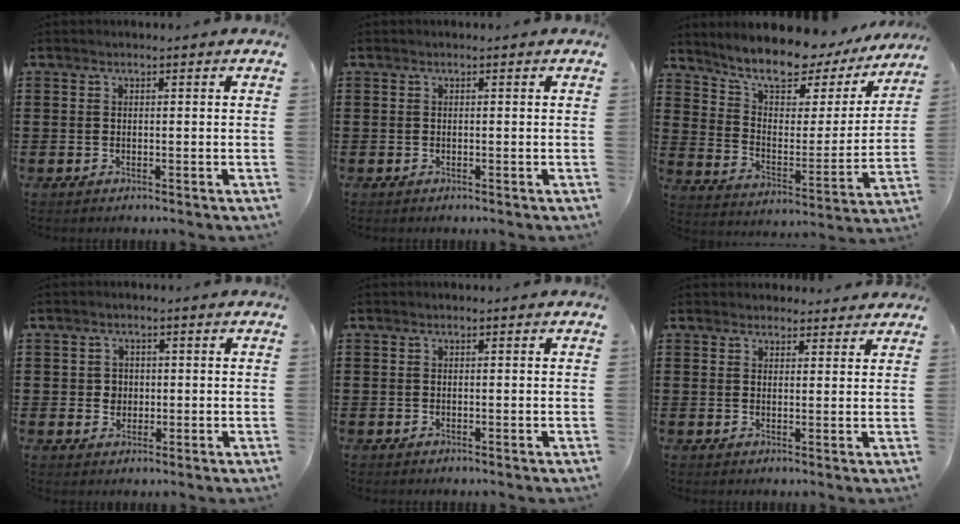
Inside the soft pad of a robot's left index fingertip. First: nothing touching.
{"total": 0.0}
{"total": 9.8, "force": [8.6, 2.3, 4.0], "torque": [-0.104, -0.061, 0.147]}
{"total": 2.2, "force": [0.1, 2.1, 0.7], "torque": [-0.022, 0.008, 0.000]}
{"total": 0.0}
{"total": 2.4, "force": [2.2, 0.8, 0.0], "torque": [0.001, -0.002, 0.042]}